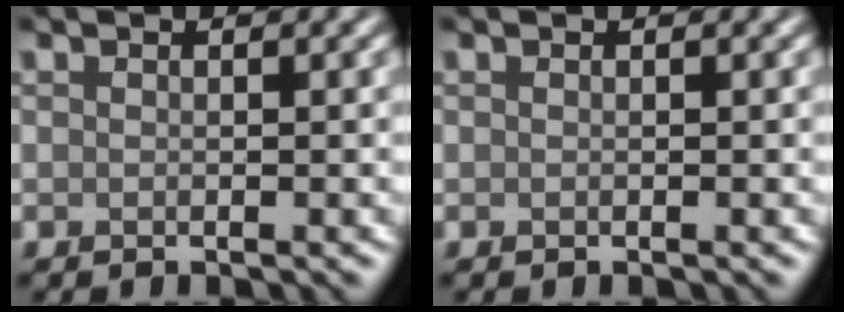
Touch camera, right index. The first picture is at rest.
{"total": 0.0}